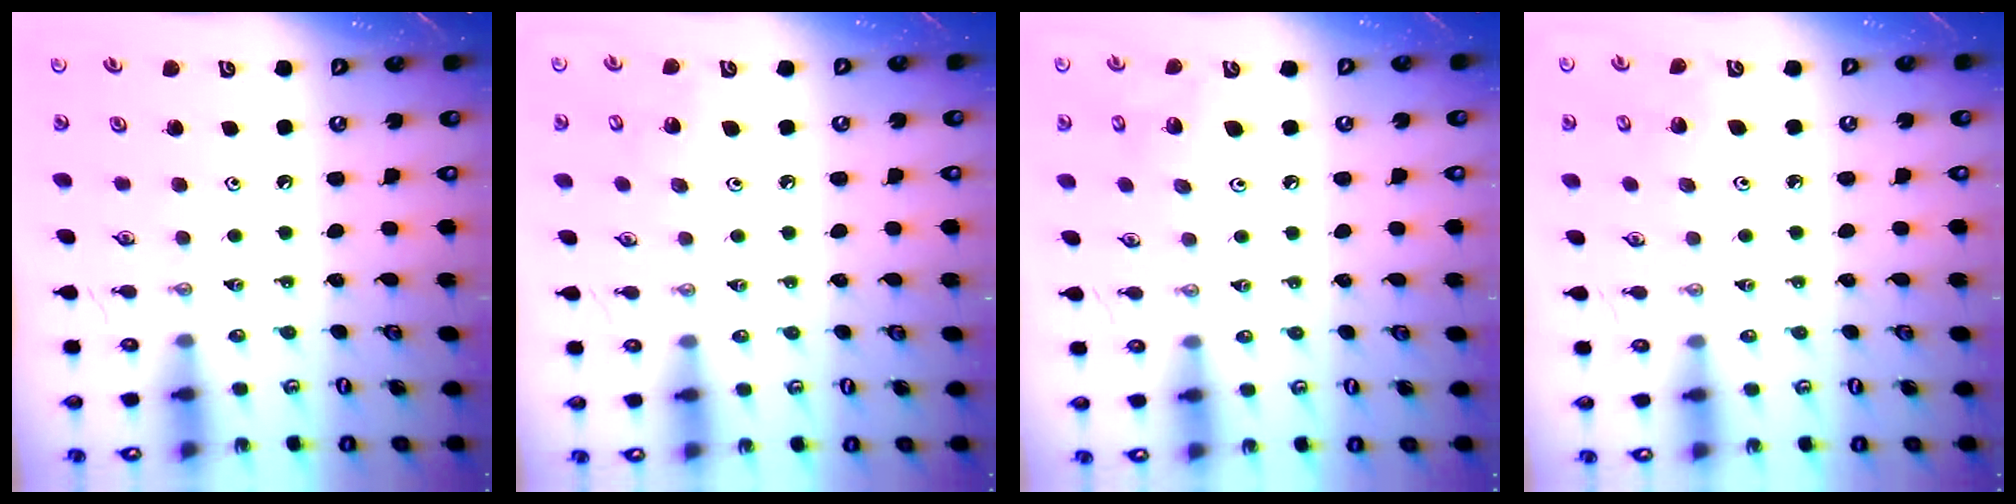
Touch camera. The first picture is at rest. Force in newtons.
{"total": 6.4, "press": 6.3, "slide": 0.7}
{"total": 7.9, "press": 7.8, "slide": 1.4}
{"total": 3.7, "press": 3.6, "slide": 0.3}